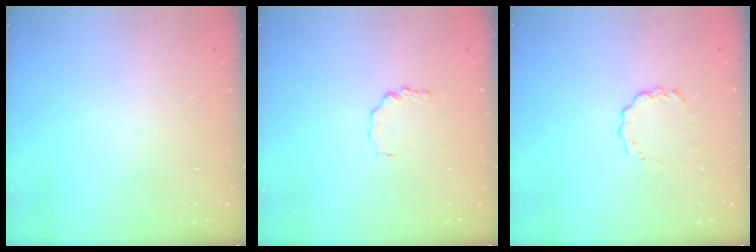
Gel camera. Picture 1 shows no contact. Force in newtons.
{"total": 1.8, "press": 1.8, "slide": 0.3}
{"total": 4.1, "press": 4.0, "slide": 0.4}